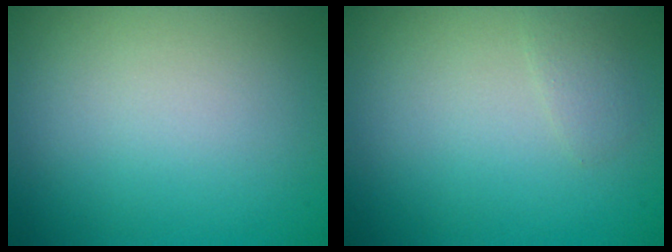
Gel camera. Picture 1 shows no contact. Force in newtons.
{"total": 0.9, "press": 0.9, "slide": 0.0}